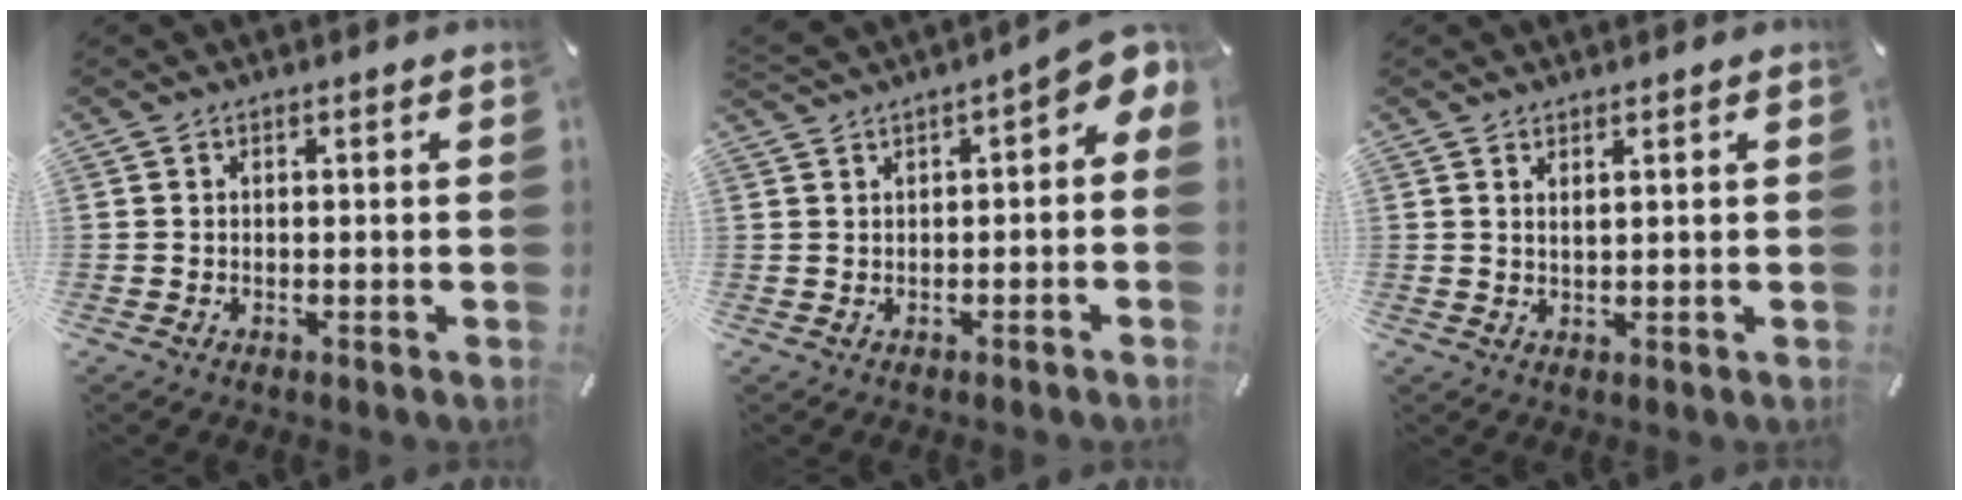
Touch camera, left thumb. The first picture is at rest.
{"total": 4.7, "force": [1.6, 2.4, 3.7], "torque": [-0.048, -0.012, 0.025]}
{"total": 1.3, "force": [1.0, 0.1, 0.9], "torque": [-0.018, -0.001, 0.018]}